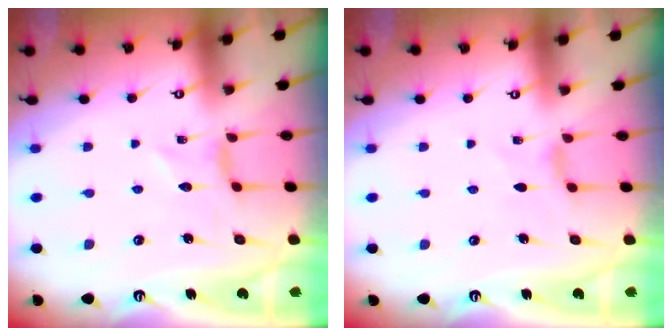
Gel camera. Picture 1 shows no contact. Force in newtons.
{"total": 1.6, "press": 1.5, "slide": 0.4}